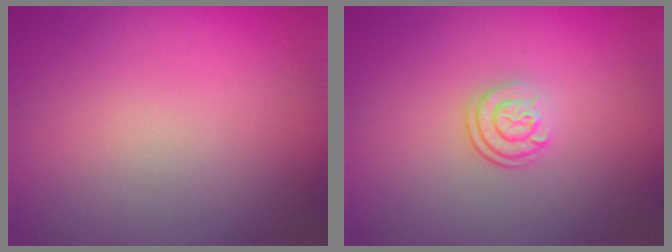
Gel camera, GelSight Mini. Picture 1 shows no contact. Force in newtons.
{"total": 2.3, "press": 1.7, "slide": 1.7}